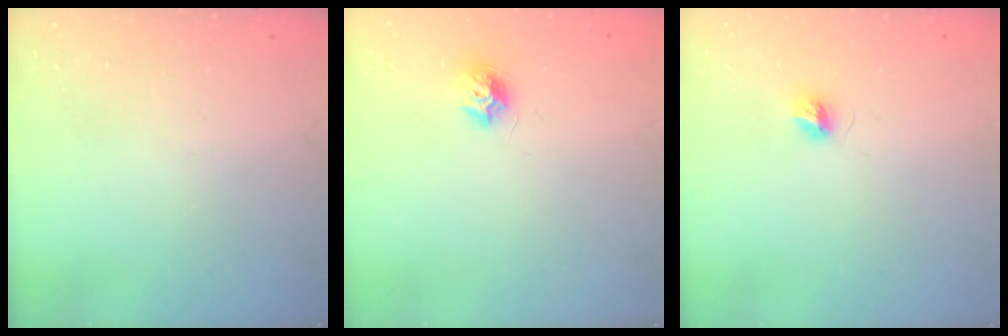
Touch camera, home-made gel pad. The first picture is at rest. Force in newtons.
{"total": 7.9, "press": 7.9, "slide": 0.4}
{"total": 5.0, "press": 5.0, "slide": 0.6}